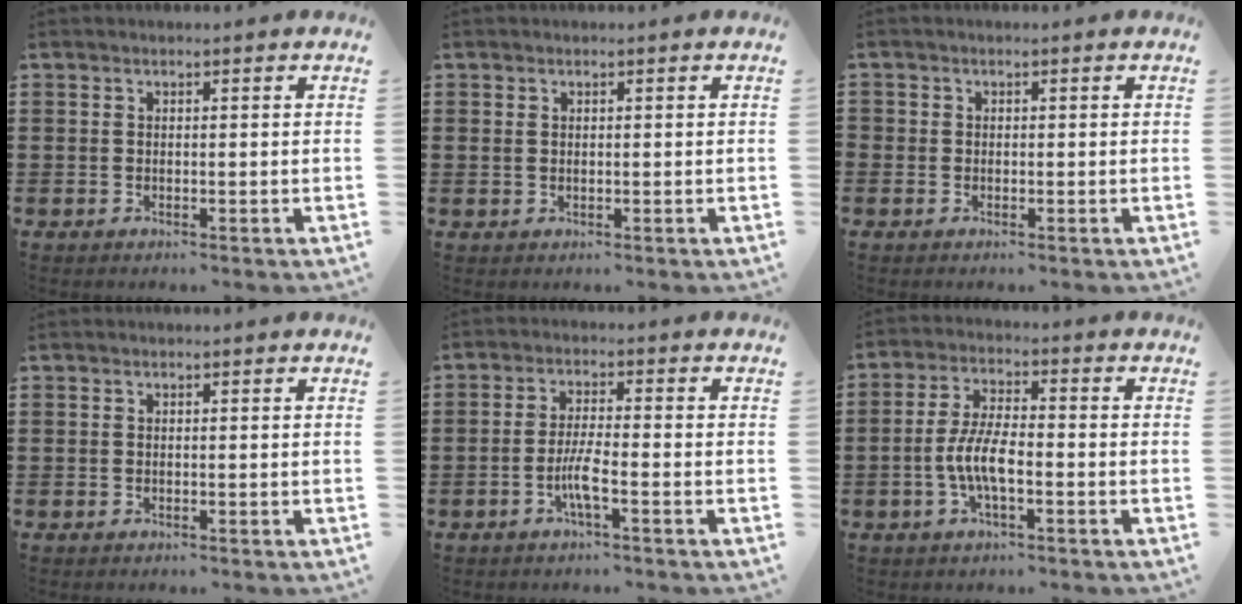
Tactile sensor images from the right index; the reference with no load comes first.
{"total": 0.8, "force": [0.4, 0.6, 0.3], "torque": [-0.008, 0.003, 0.008]}
{"total": 0.7, "force": [-0.1, 0.7, 0.1], "torque": [-0.002, 0.005, -0.004]}
{"total": 0.0}
{"total": 4.5, "force": [-1.9, 0.4, 4.0], "torque": [-0.089, -0.010, -0.041]}
{"total": 6.4, "force": [-1.6, 2.2, 5.8], "torque": [-0.140, -0.008, -0.040]}